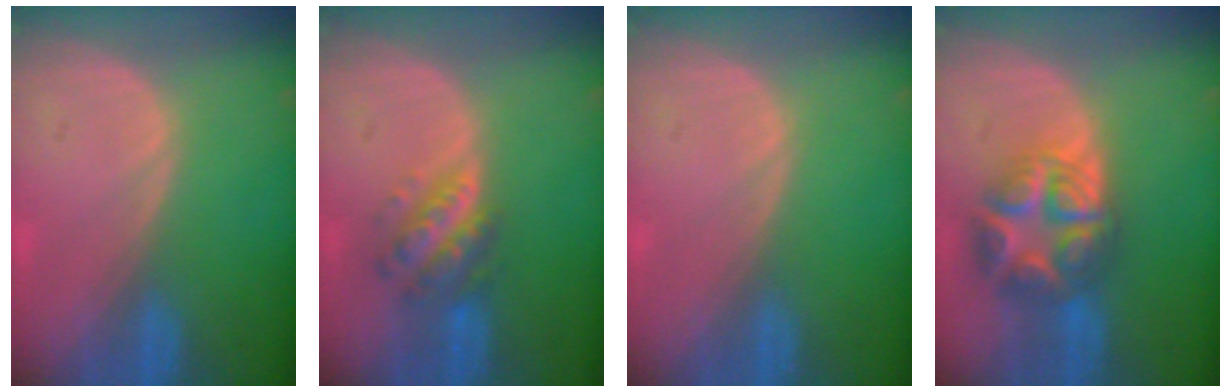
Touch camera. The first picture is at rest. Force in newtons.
{"total": 5.8, "press": 5.3, "slide": 2.3}
{"total": 0.0}
{"total": 8.3, "press": 8.3, "slide": 0.4}